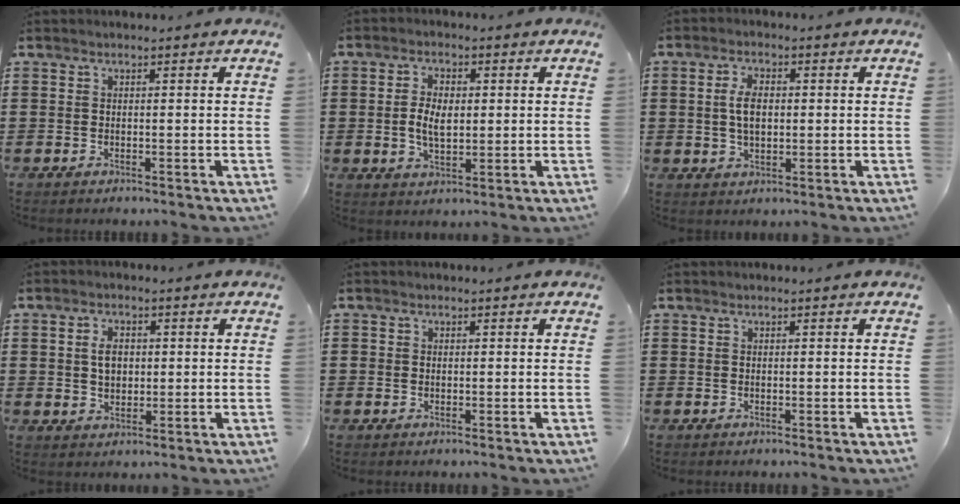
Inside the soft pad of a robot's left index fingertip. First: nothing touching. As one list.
[{"total": 5.0, "force": [0.2, 2.8, 4.1], "torque": [-0.081, 0.004, -0.002]}, {"total": 4.7, "force": [0.4, 2.5, 3.9], "torque": [-0.094, 0.005, 0.002]}, {"total": 3.7, "force": [0.5, 2.4, 2.7], "torque": [-0.050, 0.008, 0.006]}, {"total": 0.7, "force": [-0.2, 0.7, 0.2], "torque": [-0.005, 0.003, -0.004]}, {"total": 0.0}]